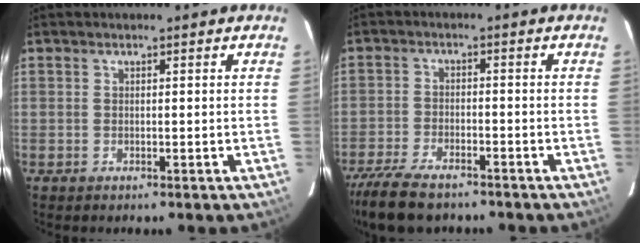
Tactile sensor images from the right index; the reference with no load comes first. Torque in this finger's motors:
{"motor_torque": [1.13, -1.02, 0.17, 0.10]}